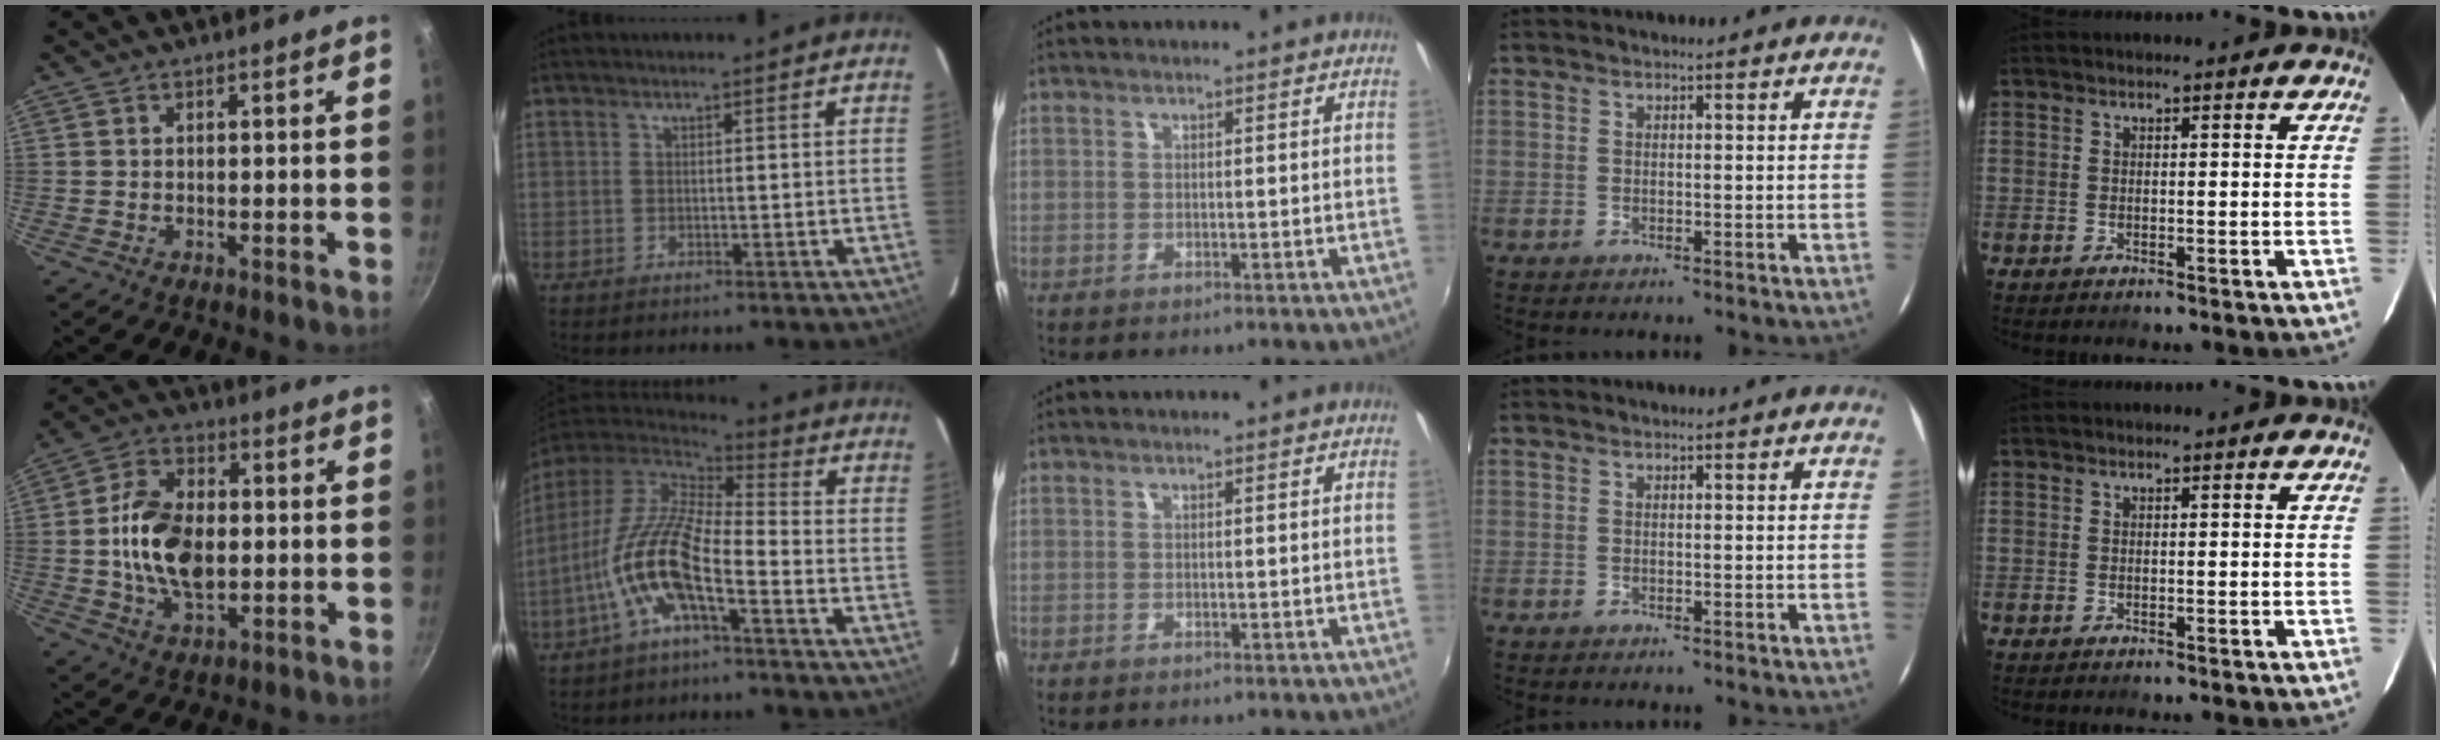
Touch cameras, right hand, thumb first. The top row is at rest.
{"thumb": {"total": 13.9, "force": [-0.4, 8.7, 10.9], "torque": [-0.180, 0.012, -0.013]}, "index": {"total": 14.4, "force": [-6.2, 4.1, 12.3], "torque": [-0.249, -0.006, -0.125]}}